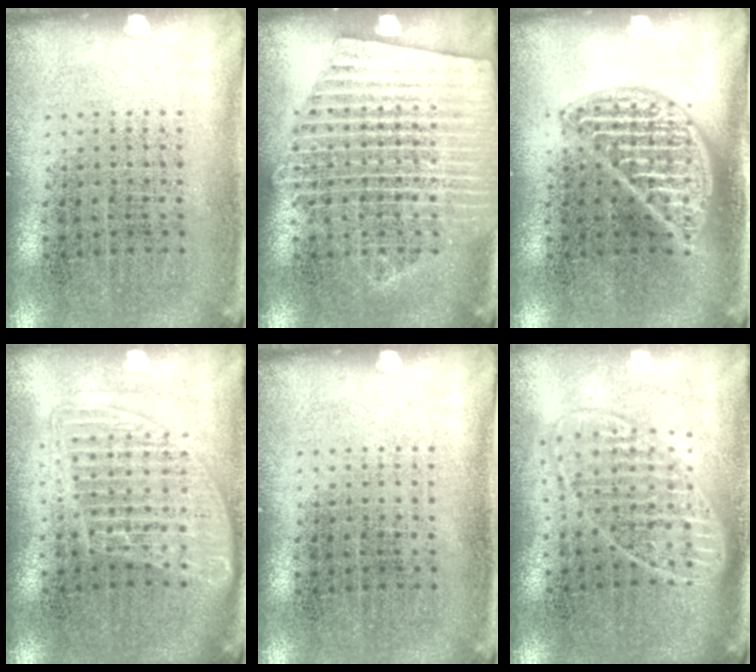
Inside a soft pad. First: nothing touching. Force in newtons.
{"total": 1.8, "press": 1.8, "slide": 0.3}
{"total": 1.8, "press": 1.8, "slide": 0.2}
{"total": 1.5, "press": 1.3, "slide": 0.7}
{"total": 0.0}
{"total": 1.8, "press": 1.4, "slide": 1.0}